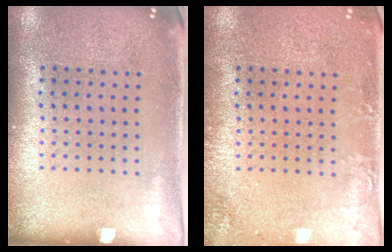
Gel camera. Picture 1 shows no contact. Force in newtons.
{"total": 1.6, "press": 1.6, "slide": 0.1}